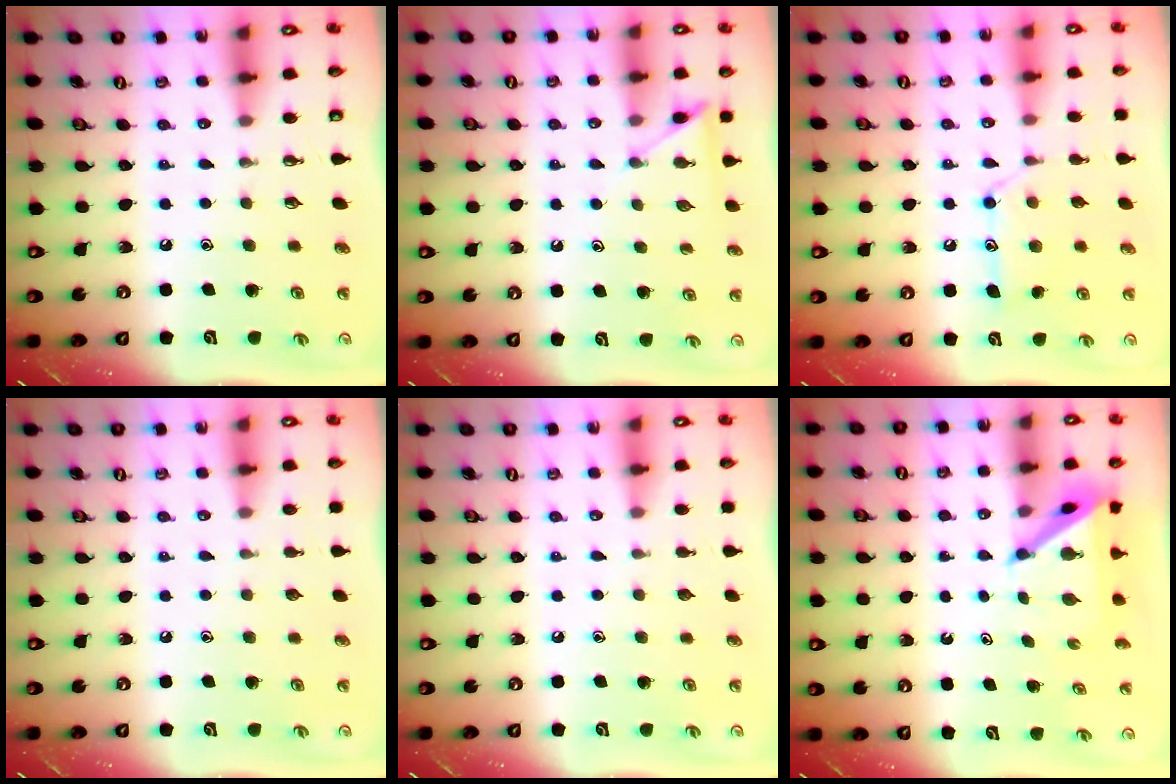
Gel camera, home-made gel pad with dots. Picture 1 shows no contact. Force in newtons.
{"total": 5.9, "press": 5.8, "slide": 0.7}
{"total": 13.5, "press": 13.5, "slide": 0.8}
{"total": 0.0}
{"total": 0.0}
{"total": 5.1, "press": 5.0, "slide": 0.4}